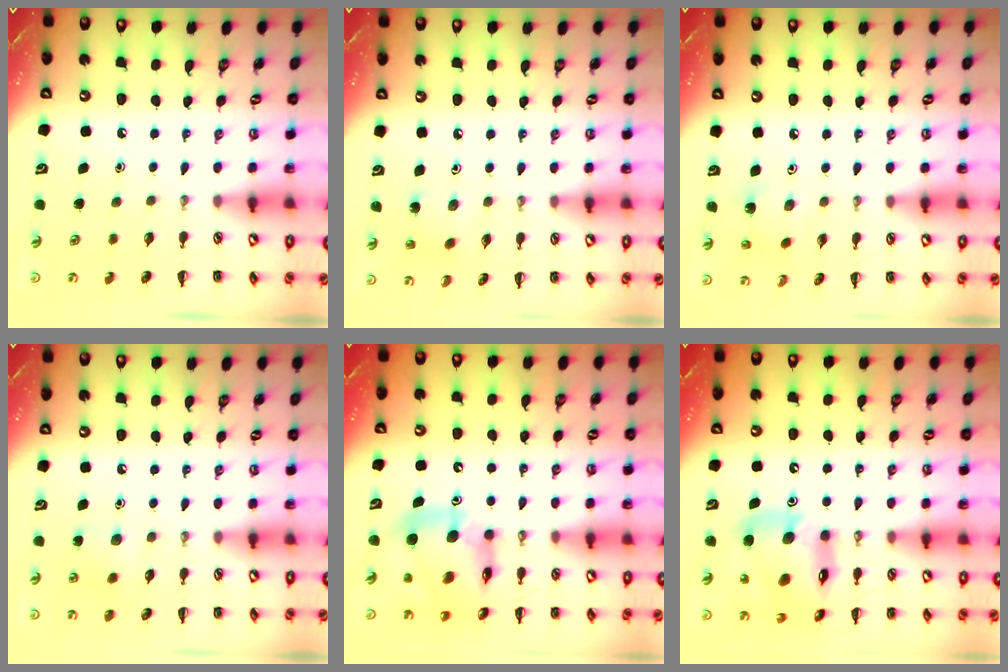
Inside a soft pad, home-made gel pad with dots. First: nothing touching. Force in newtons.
{"total": 1.9, "press": 1.7, "slide": 0.7}
{"total": 2.2, "press": 2.1, "slide": 0.7}
{"total": 6.8, "press": 6.6, "slide": 1.9}
{"total": 13.5, "press": 13.0, "slide": 3.8}
{"total": 16.9, "press": 16.1, "slide": 5.0}